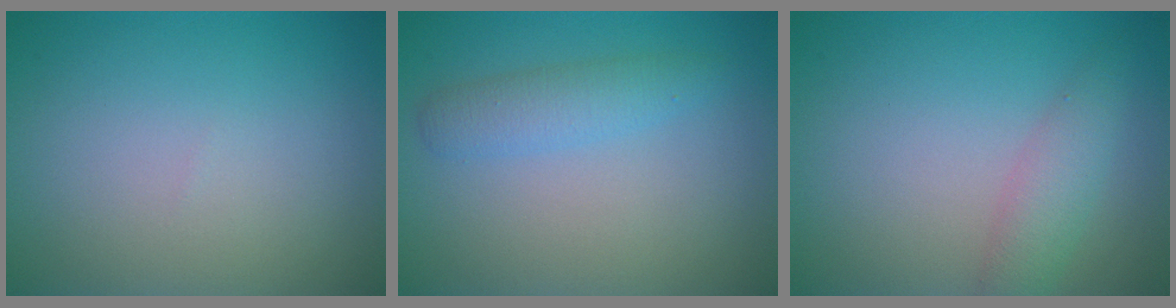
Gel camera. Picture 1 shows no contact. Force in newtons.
{"total": 2.4, "press": 2.4, "slide": 0.1}
{"total": 2.5, "press": 2.5, "slide": 0.1}